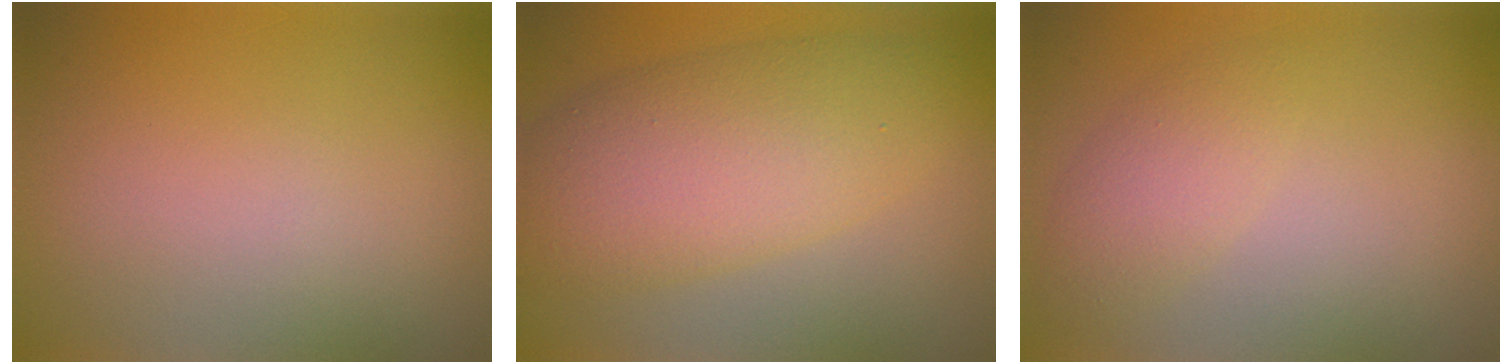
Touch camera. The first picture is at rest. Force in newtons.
{"total": 7.8, "press": 7.8, "slide": 0.3}
{"total": 2.4, "press": 2.4, "slide": 0.2}